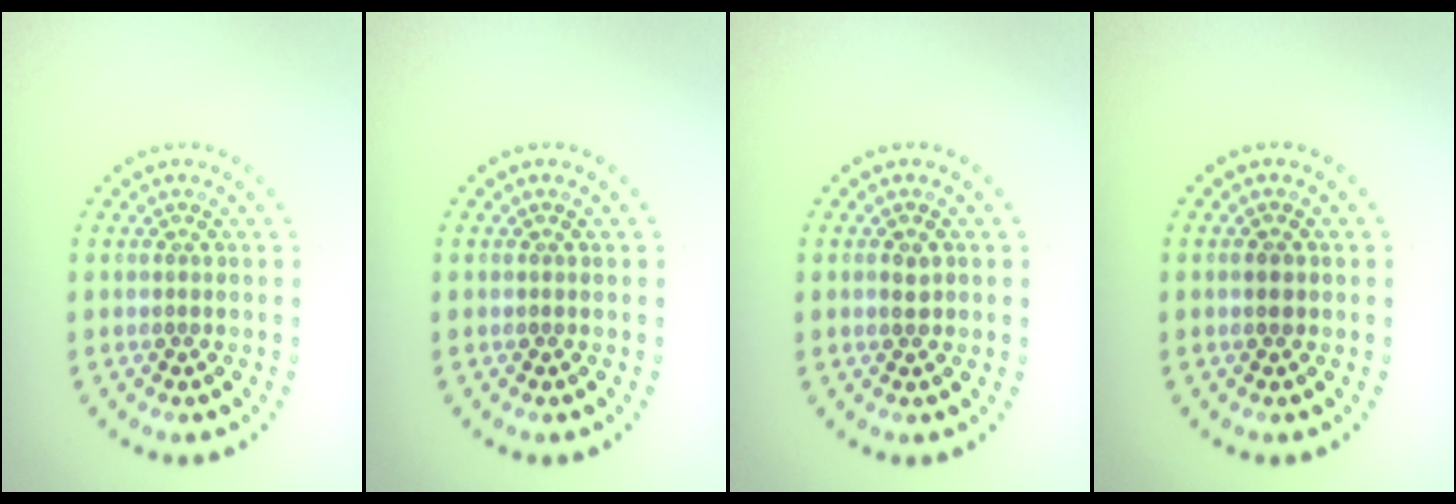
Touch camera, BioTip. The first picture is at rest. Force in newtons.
{"total": 0.0}
{"total": 1.1, "press": 1.0, "slide": 0.2}
{"total": 1.1, "press": 1.1, "slide": 0.1}